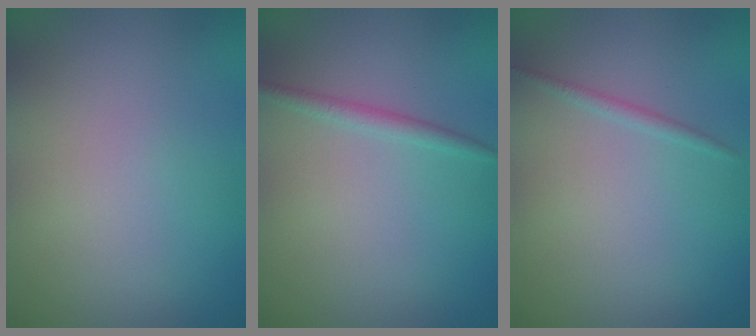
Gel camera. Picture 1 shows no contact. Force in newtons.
{"total": 1.3, "press": 1.3, "slide": 0.1}
{"total": 0.8, "press": 0.8, "slide": 0.0}